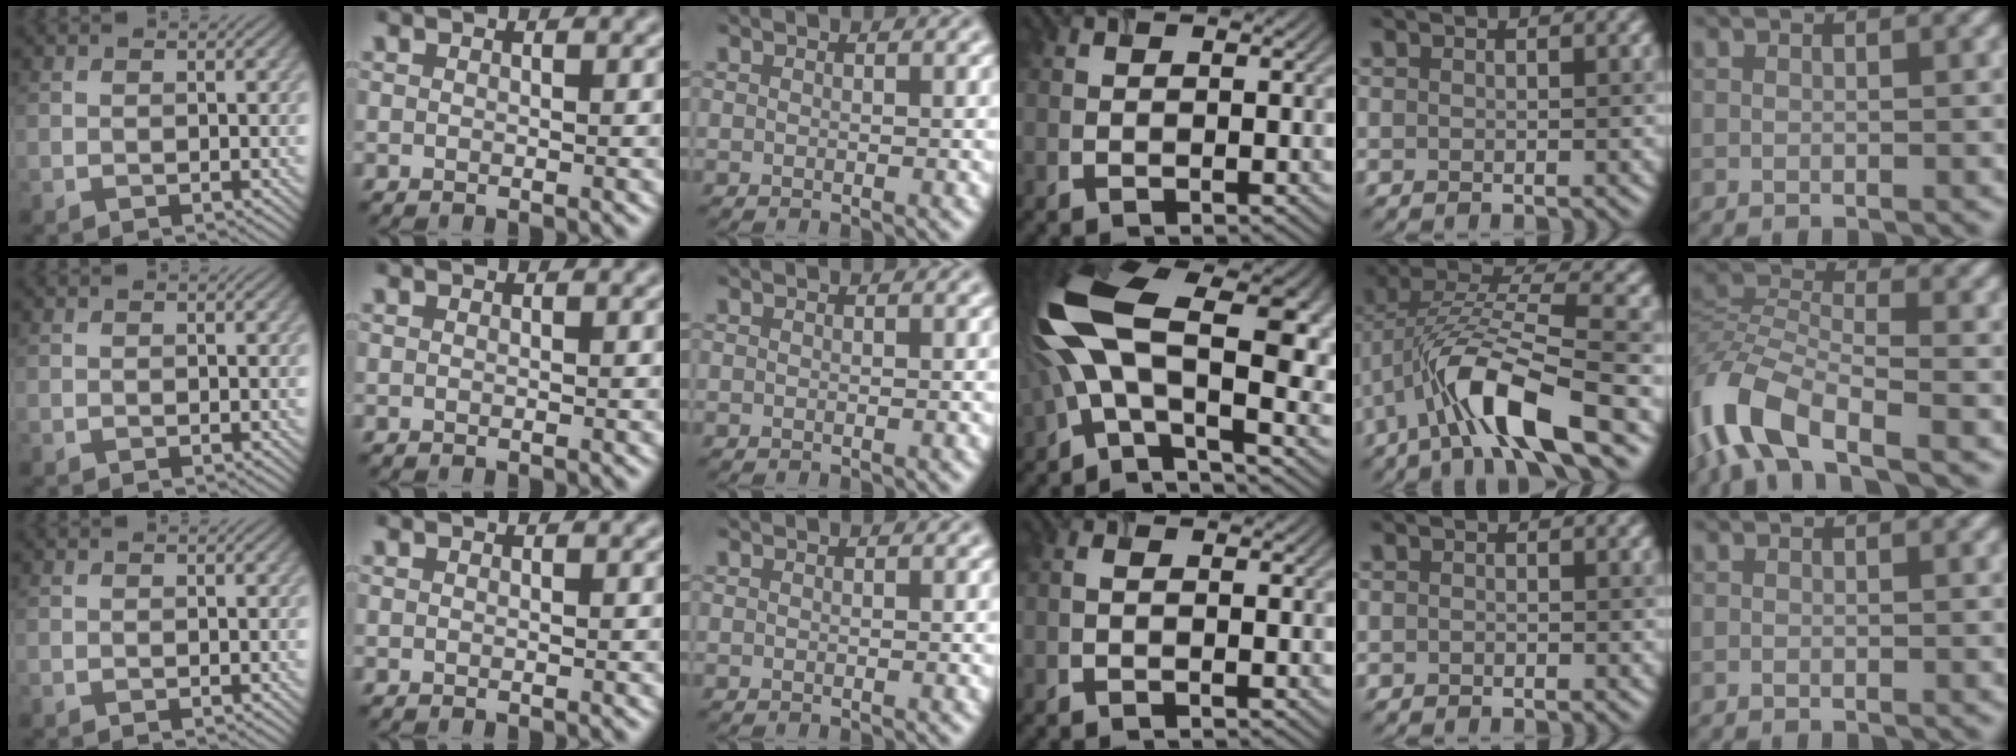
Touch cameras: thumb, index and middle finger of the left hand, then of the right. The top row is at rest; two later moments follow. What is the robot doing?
{"motion": "lift_and_place", "object": "timer"}